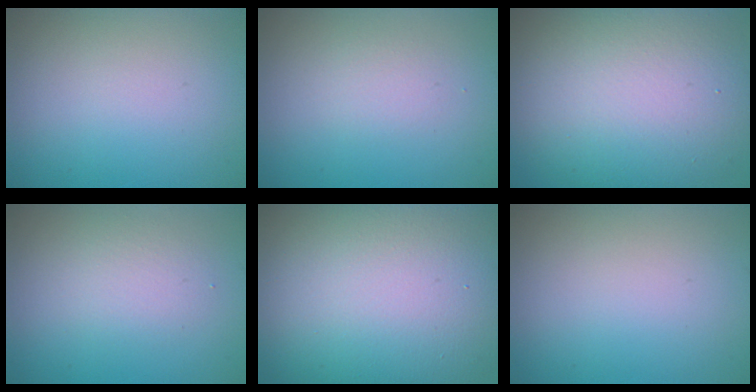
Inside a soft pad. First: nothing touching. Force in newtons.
{"total": 1.2, "press": 1.2, "slide": 0.0}
{"total": 12.9, "press": 12.9, "slide": 1.0}
{"total": 2.1, "press": 2.1, "slide": 0.1}
{"total": 18.4, "press": 18.4, "slide": 0.8}
{"total": 0.0}